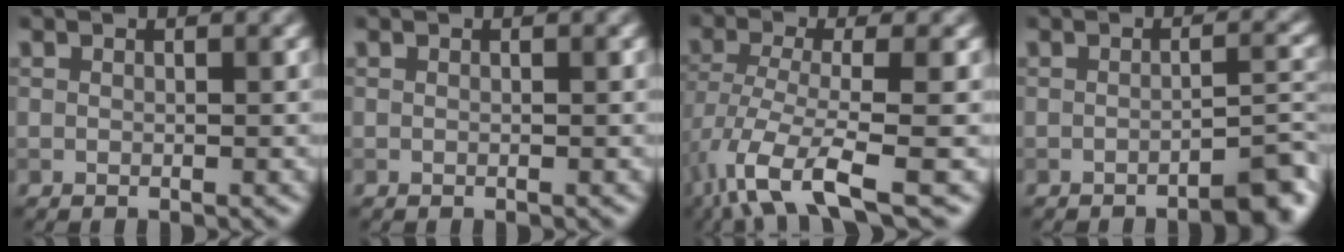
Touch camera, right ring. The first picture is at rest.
{"total": 0.0}
{"total": 7.6, "force": [-4.3, 2.0, 5.9], "torque": [-0.118, -0.010, -0.086]}
{"total": 3.1, "force": [-2.2, 0.5, 2.1], "torque": [-0.020, 0.012, -0.038]}